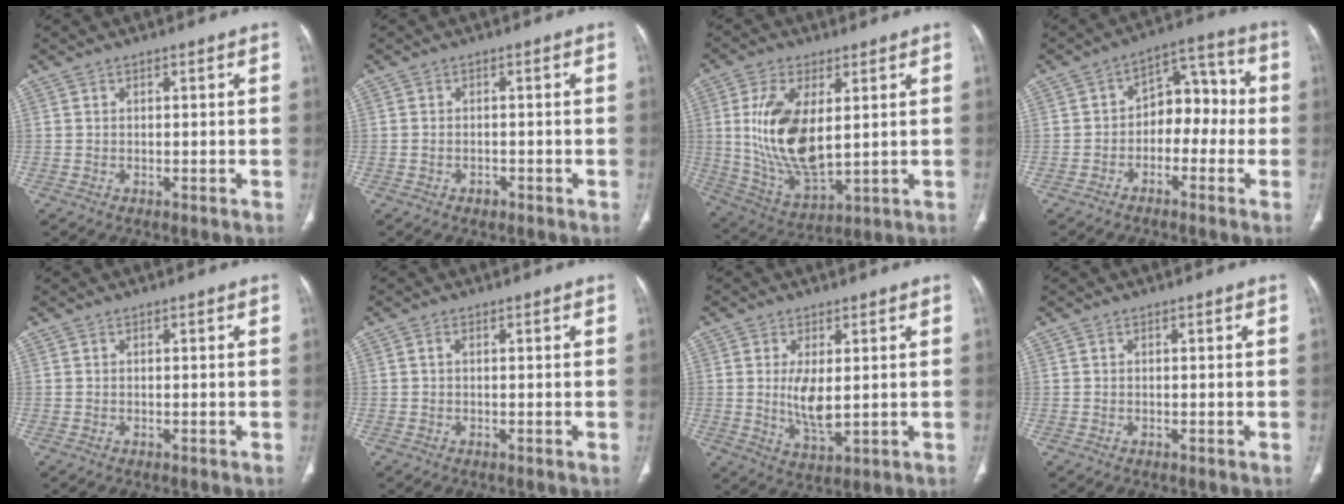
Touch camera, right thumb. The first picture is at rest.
{"total": 1.4, "force": [-0.7, 1.0, 0.5], "torque": [-0.012, 0.009, -0.008]}
{"total": 15.6, "force": [2.6, 7.6, 13.4], "torque": [-0.262, -0.022, 0.065]}
{"total": 9.5, "force": [-1.7, 6.5, 6.7], "torque": [-0.052, 0.047, -0.041]}
{"total": 0.0}
{"total": 0.5, "force": [0.1, 0.3, 0.4], "torque": [-0.010, 0.001, 0.000]}
{"total": 6.5, "force": [0.6, 2.6, 5.9], "torque": [-0.111, -0.019, 0.019]}
{"total": 0.0}